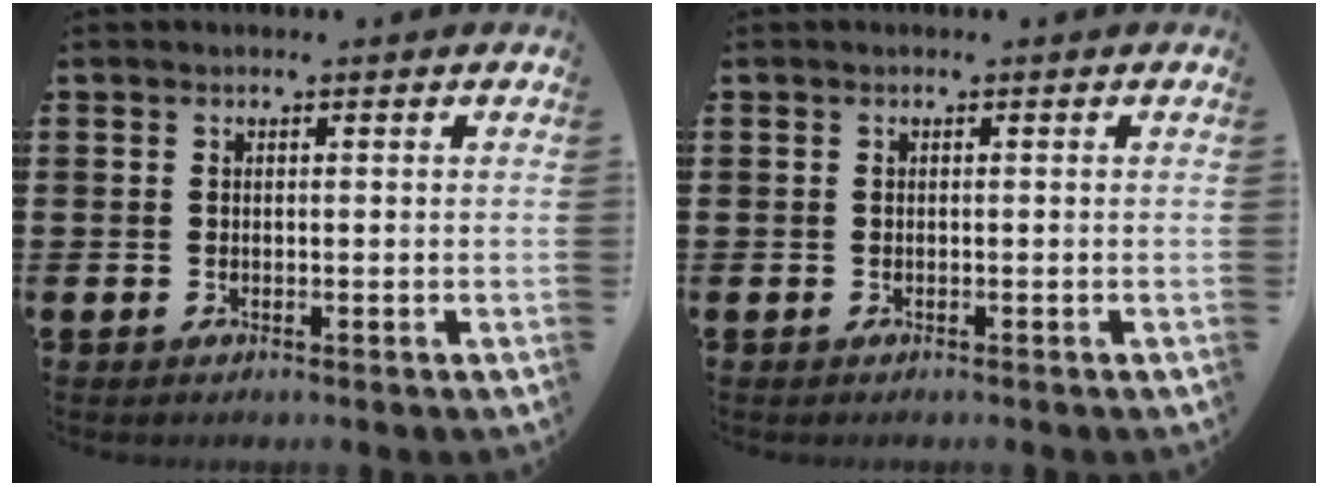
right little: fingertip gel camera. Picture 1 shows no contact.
{"total": 0.0}